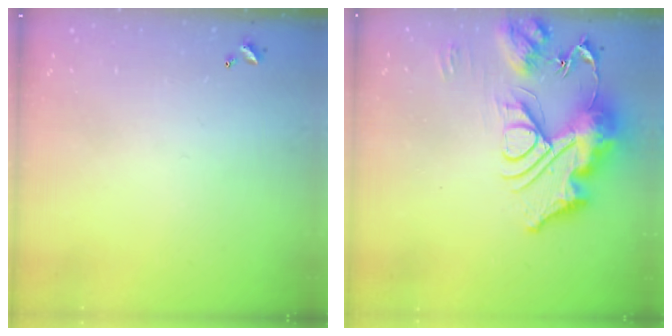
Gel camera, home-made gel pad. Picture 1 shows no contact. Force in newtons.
{"total": 19.2, "press": 19.1, "slide": 1.7}